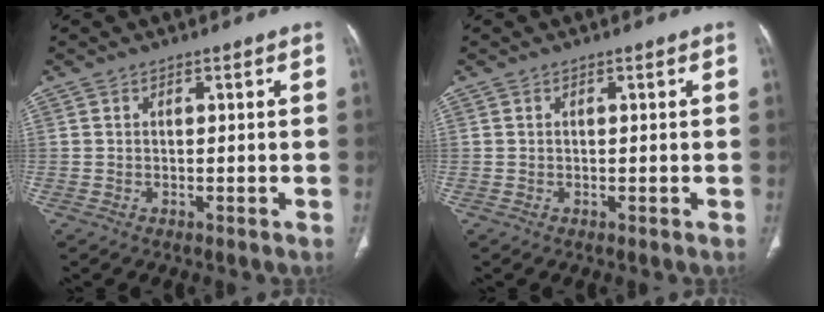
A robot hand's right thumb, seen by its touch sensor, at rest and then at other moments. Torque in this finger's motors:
{"motor_torque": [-0.15, 0.17, -0.15, 0.14, 0.01]}